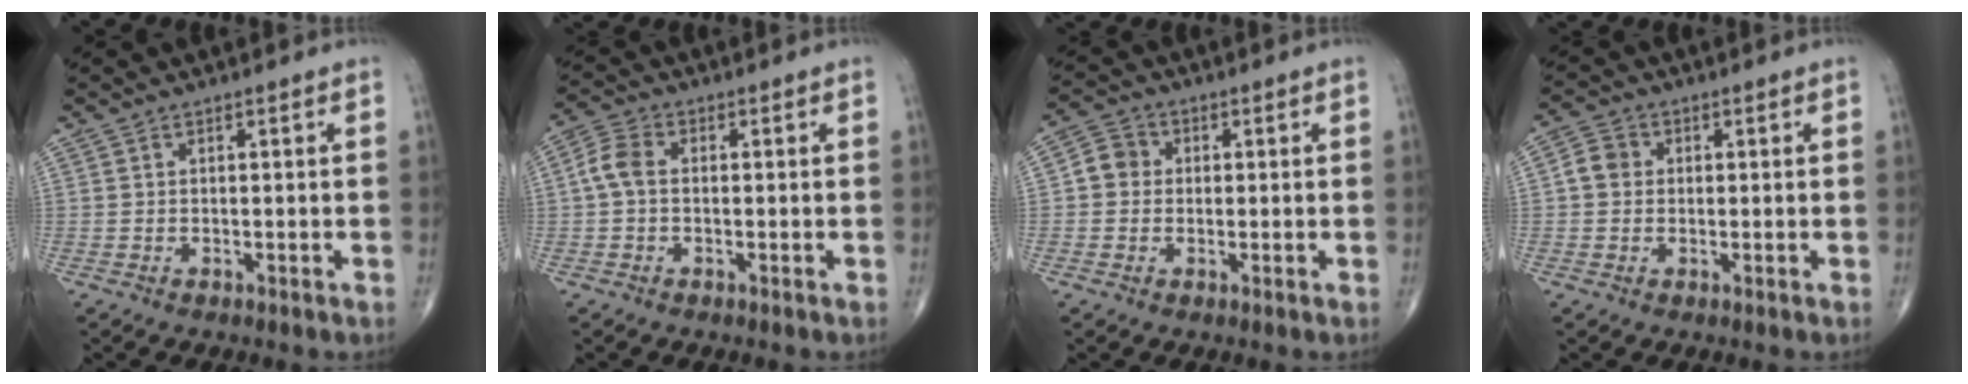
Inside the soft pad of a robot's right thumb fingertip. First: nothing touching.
{"total": 4.5, "force": [-0.1, 3.0, 3.4], "torque": [-0.069, 0.013, -0.010]}
{"total": 4.4, "force": [0.1, 4.1, 1.7], "torque": [-0.015, 0.010, -0.008]}
{"total": 3.9, "force": [0.2, 3.5, 1.8], "torque": [-0.024, 0.009, -0.003]}